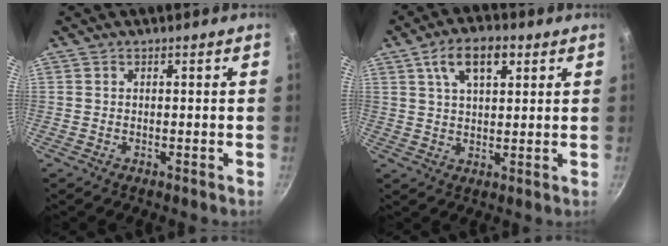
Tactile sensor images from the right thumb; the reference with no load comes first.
{"total": 9.2, "force": [4.0, 4.7, 6.7], "torque": [-0.100, 0.000, 0.066]}